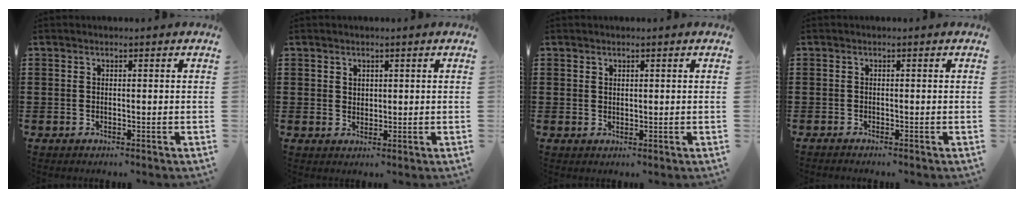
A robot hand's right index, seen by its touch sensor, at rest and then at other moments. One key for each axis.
{"total": 1.4, "fx": 0.8, "fy": 1.1, "fz": 0.2, "tx": -0.007, "ty": 0.005, "tz": 0.016}
{"total": 0.8, "fx": 0.5, "fy": 0.5, "fz": 0.3, "tx": -0.006, "ty": 0.003, "tz": 0.010}
{"total": 0.6, "fx": -0.6, "fy": 0.1, "fz": 0.0, "tx": -0.002, "ty": 0.000, "tz": -0.014}